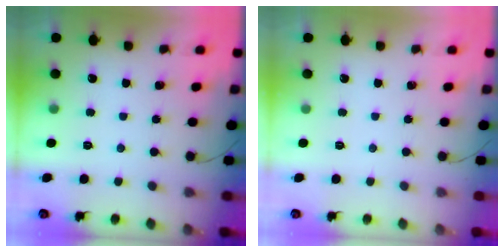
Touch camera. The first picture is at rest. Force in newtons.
{"total": 0.0}